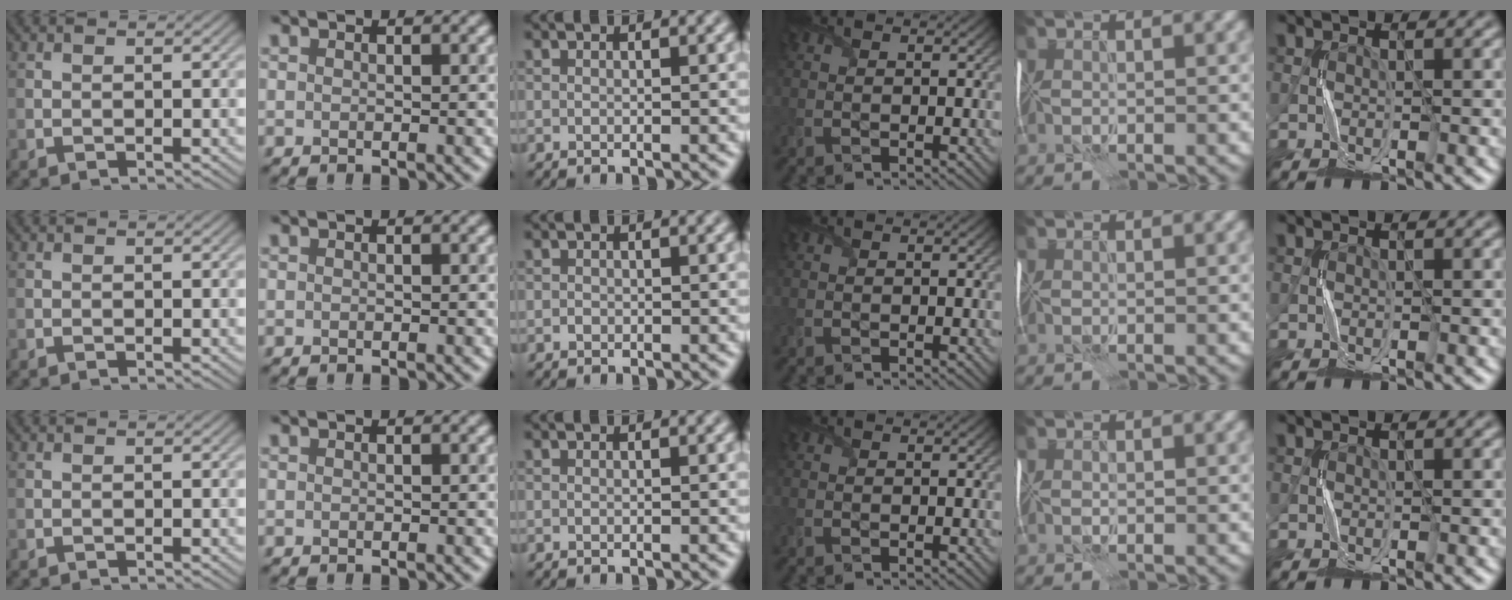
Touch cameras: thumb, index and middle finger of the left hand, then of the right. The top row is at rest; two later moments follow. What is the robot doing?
{"motion": "fold", "object": "plastic wrap"}